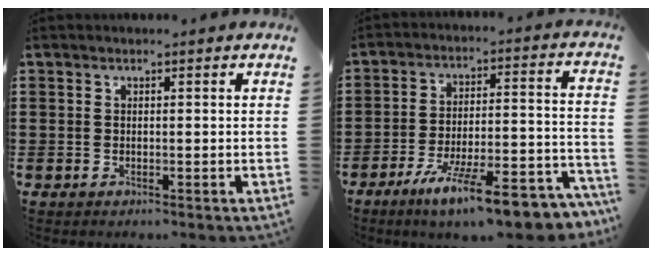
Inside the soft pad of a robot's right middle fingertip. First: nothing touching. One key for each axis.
{"total": 12.8, "fx": -9.6, "fy": 1.6, "fz": 8.2, "tx": -0.132, "ty": 0.023, "tz": -0.169}